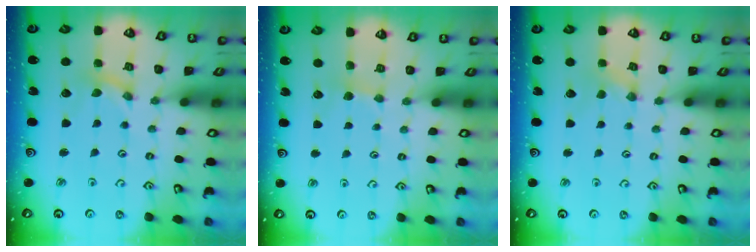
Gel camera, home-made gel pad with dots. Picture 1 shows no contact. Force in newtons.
{"total": 2.7, "press": 2.6, "slide": 0.4}
{"total": 0.5, "press": 0.5, "slide": 0.2}